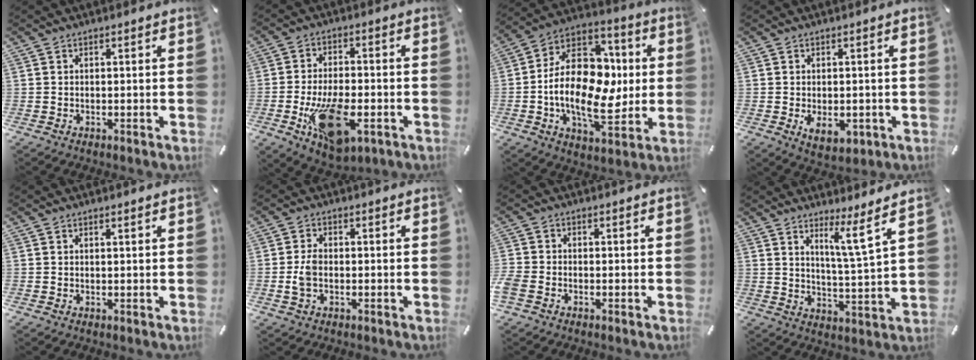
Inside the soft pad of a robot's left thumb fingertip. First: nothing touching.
{"total": 16.4, "force": [-5.3, 8.7, 12.8], "torque": [-0.229, -0.003, -0.084]}
{"total": 21.2, "force": [-1.3, 14.5, 15.5], "torque": [-0.274, -0.002, -0.017]}
{"total": 5.2, "force": [-1.1, 3.2, 3.9], "torque": [-0.068, -0.008, -0.022]}
{"total": 0.5, "force": [0.3, 0.0, 0.4], "torque": [-0.008, 0.000, 0.005]}
{"total": 4.1, "force": [-0.7, 2.7, 3.0], "torque": [-0.060, 0.003, -0.011]}
{"total": 2.6, "force": [-1.6, 1.7, 1.0], "torque": [-0.027, 0.004, -0.034]}
{"total": 8.8, "force": [6.0, -0.1, 6.4], "torque": [-0.109, -0.042, 0.094]}